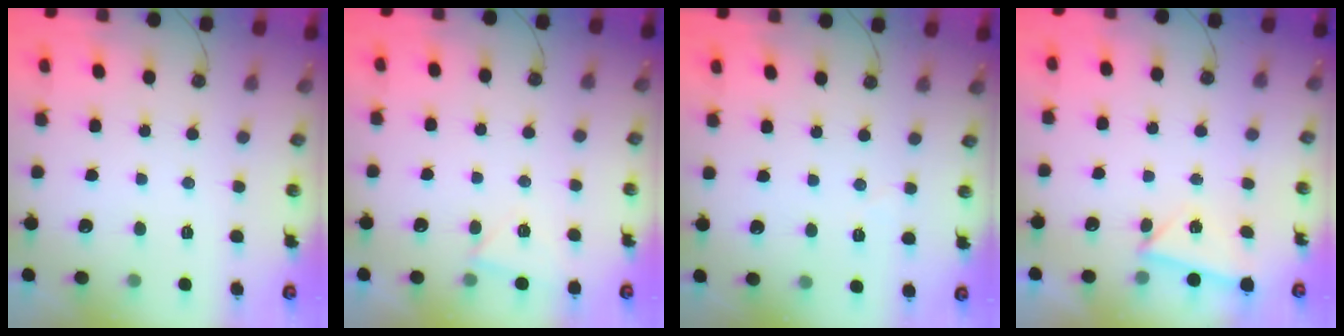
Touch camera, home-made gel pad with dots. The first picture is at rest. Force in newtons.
{"total": 4.2, "press": 3.2, "slide": 2.8}
{"total": 3.3, "press": 2.8, "slide": 1.7}
{"total": 2.9, "press": 2.8, "slide": 0.7}